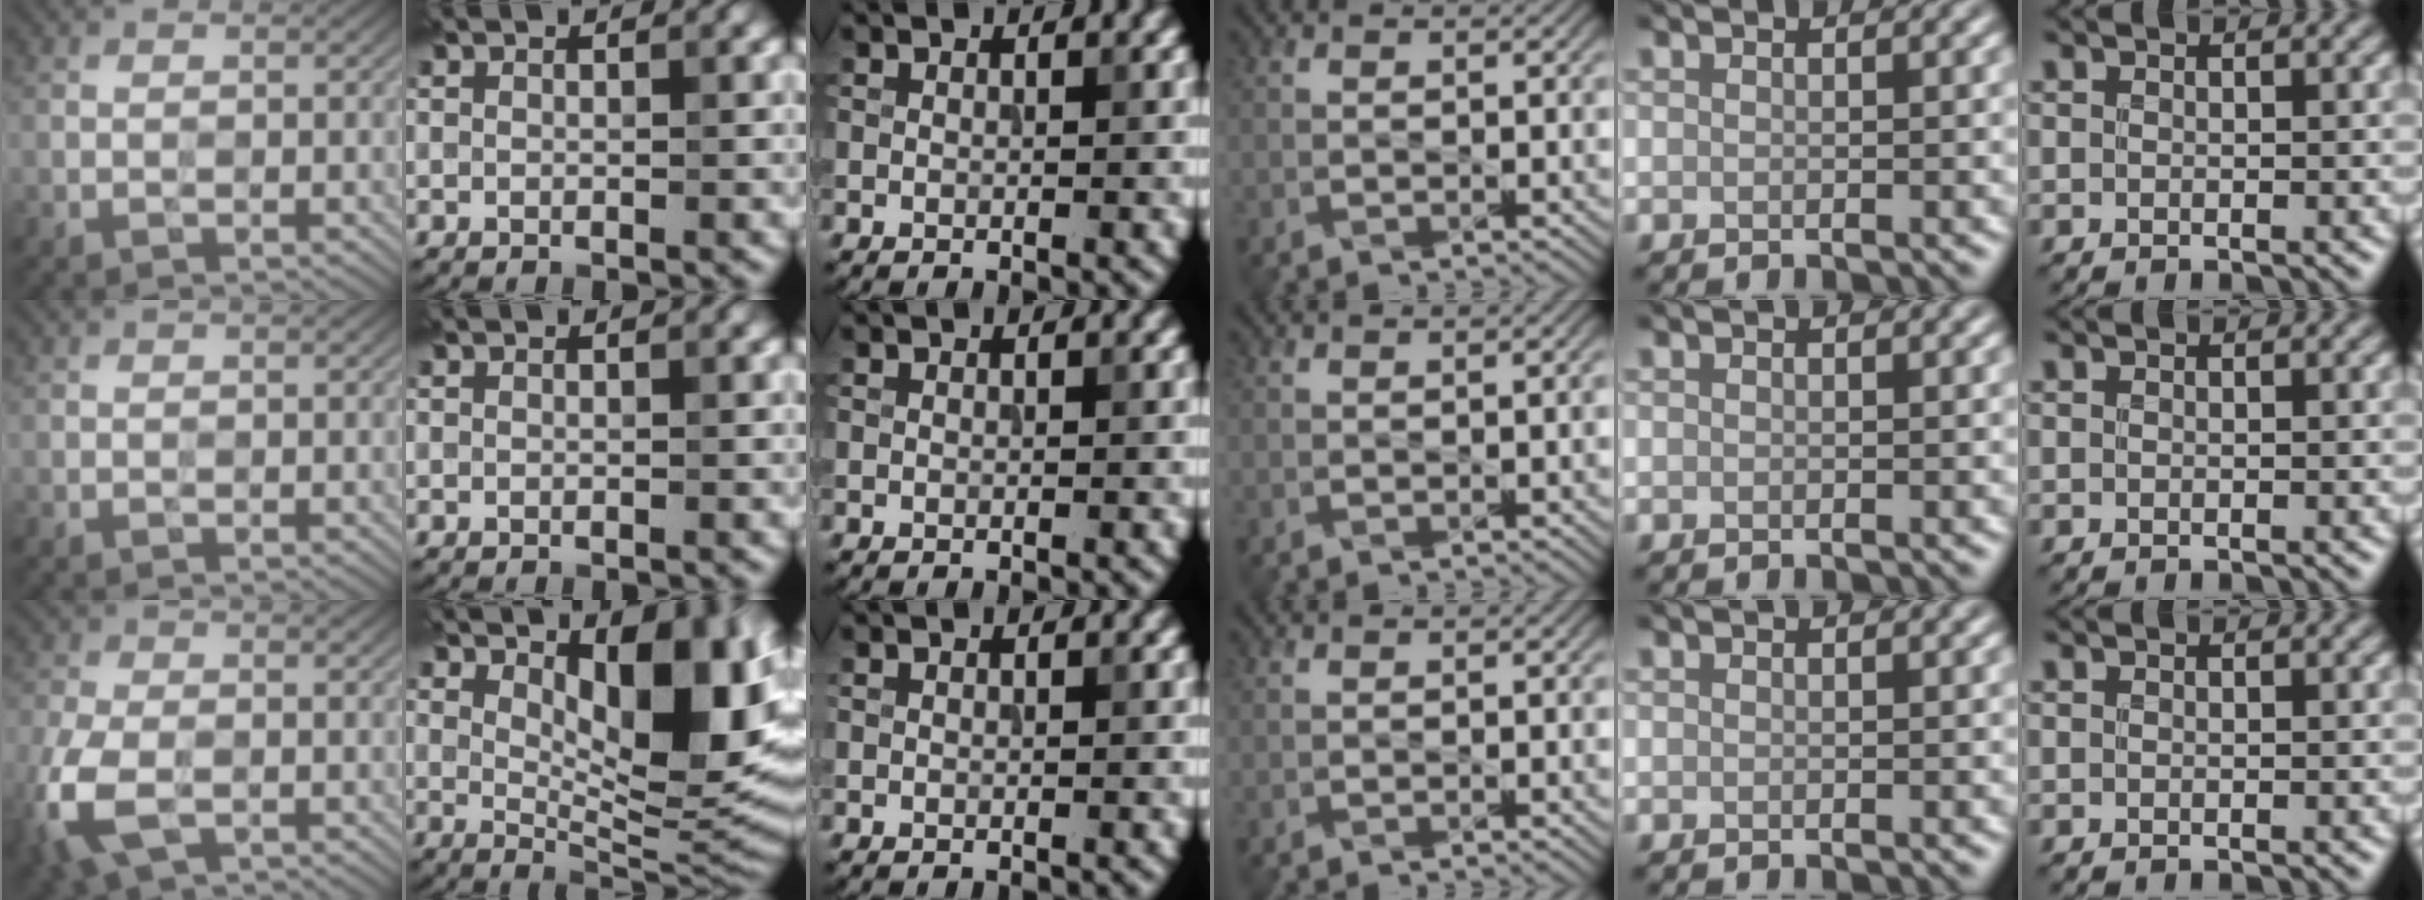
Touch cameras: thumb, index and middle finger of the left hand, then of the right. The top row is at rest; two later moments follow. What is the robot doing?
{"motion": "wipe", "object": "measuring cup"}